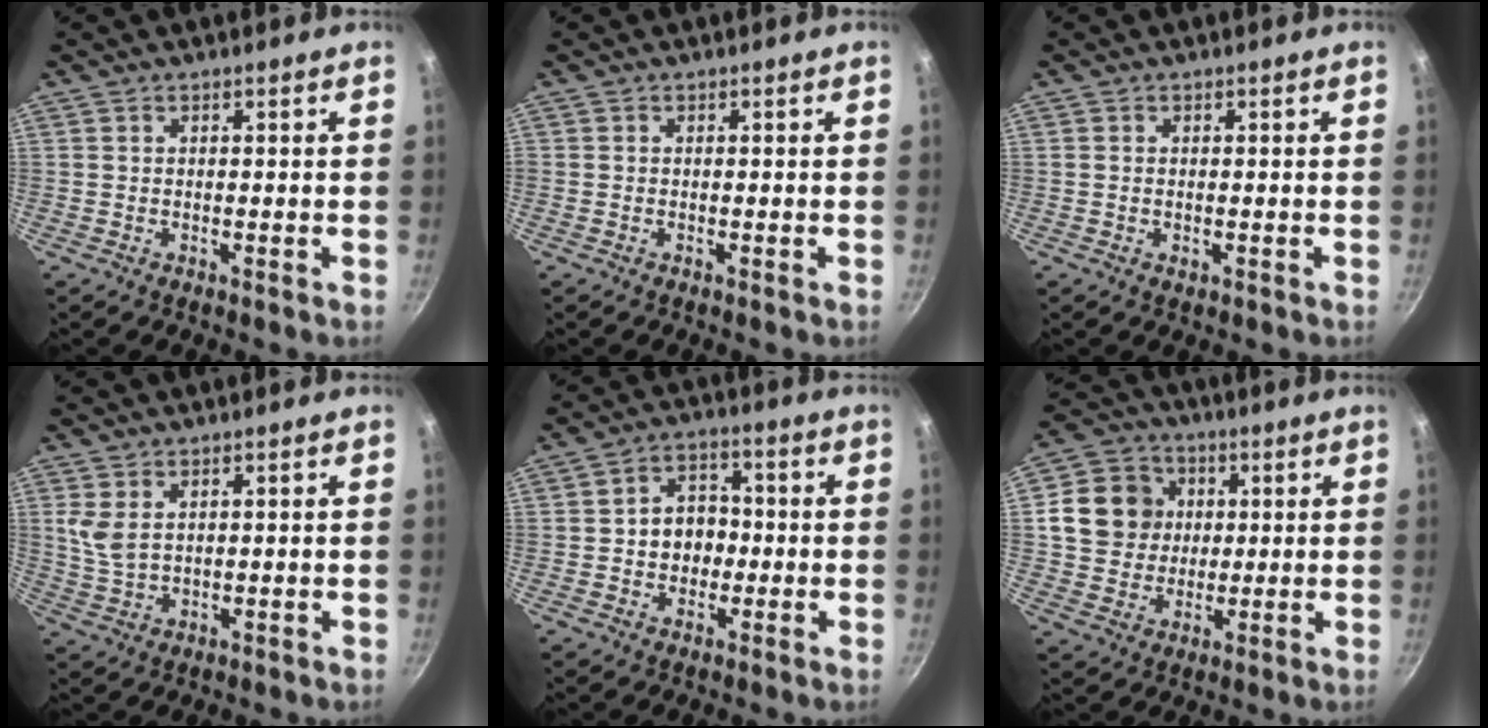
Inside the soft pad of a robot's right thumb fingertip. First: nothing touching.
{"total": 0.0}
{"total": 0.7, "force": [-0.1, 0.4, 0.5], "torque": [-0.010, -0.001, -0.002]}
{"total": 4.7, "force": [1.8, 2.8, 3.4], "torque": [-0.064, -0.013, 0.043]}
{"total": 7.6, "force": [-0.6, 6.3, 4.3], "torque": [-0.024, 0.016, -0.015]}
{"total": 11.7, "force": [2.1, 10.5, 4.7], "torque": [-0.058, 0.010, 0.032]}